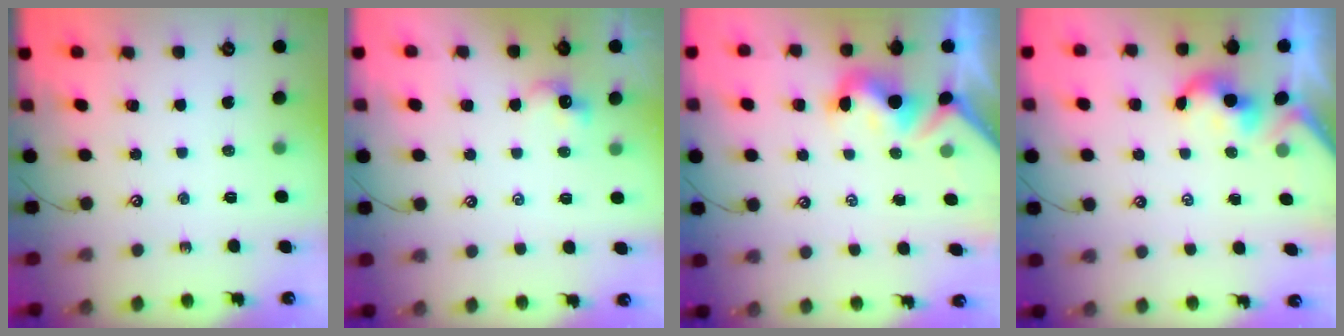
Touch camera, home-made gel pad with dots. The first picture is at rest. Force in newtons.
{"total": 2.1, "press": 2.1, "slide": 0.3}
{"total": 2.2, "press": 2.2, "slide": 0.6}
{"total": 0.0}